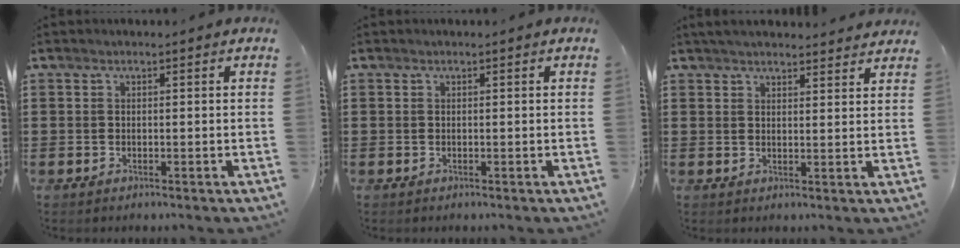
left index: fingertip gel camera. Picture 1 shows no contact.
{"total": 0.0}
{"total": 3.1, "force": [3.1, 0.1, 0.7], "torque": [-0.021, -0.003, 0.058]}